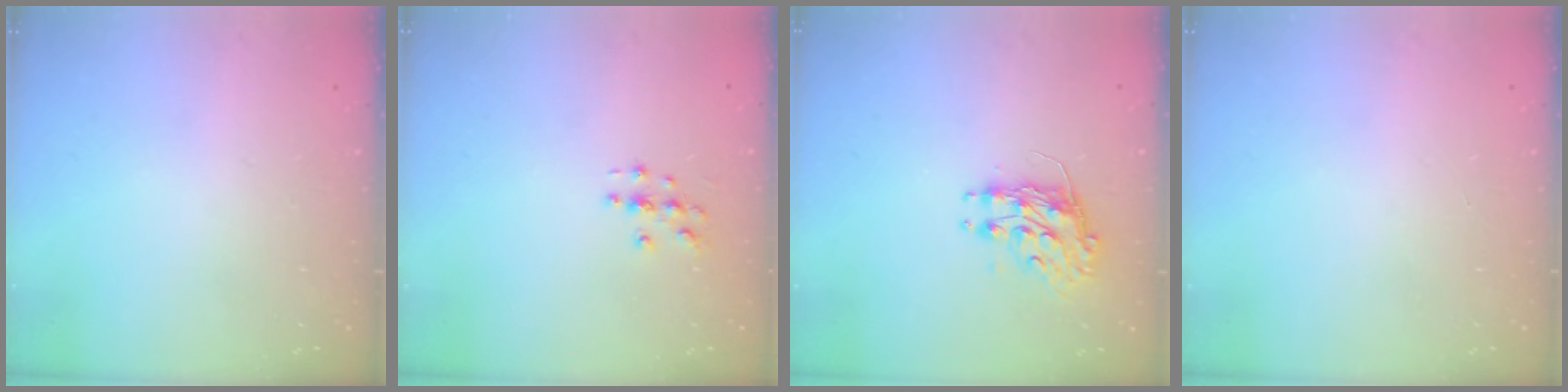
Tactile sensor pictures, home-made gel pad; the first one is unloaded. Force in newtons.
{"total": 2.8, "press": 2.8, "slide": 0.3}
{"total": 8.7, "press": 8.7, "slide": 0.5}
{"total": 0.0}